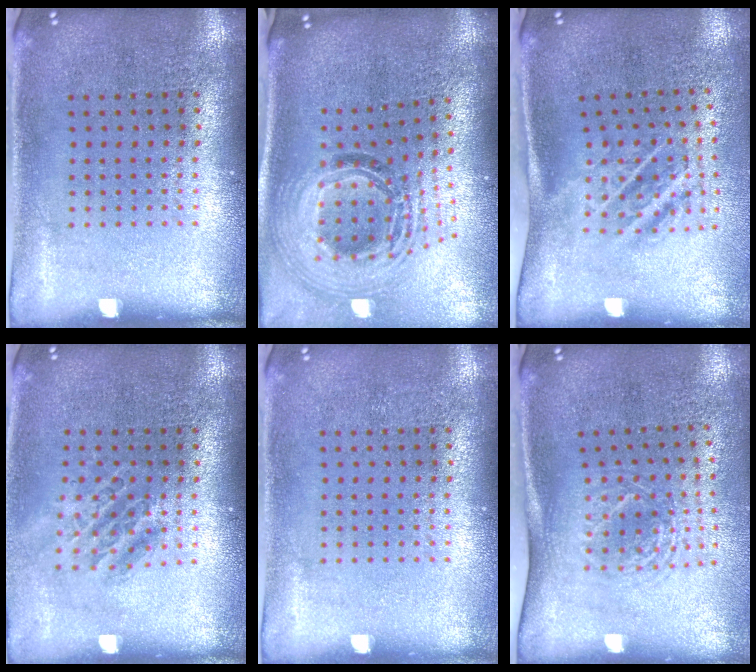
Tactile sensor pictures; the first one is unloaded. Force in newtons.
{"total": 2.1, "press": 1.6, "slide": 1.4}
{"total": 1.8, "press": 1.2, "slide": 1.4}
{"total": 1.4, "press": 1.2, "slide": 0.8}
{"total": 0.0}
{"total": 1.7, "press": 1.3, "slide": 1.2}